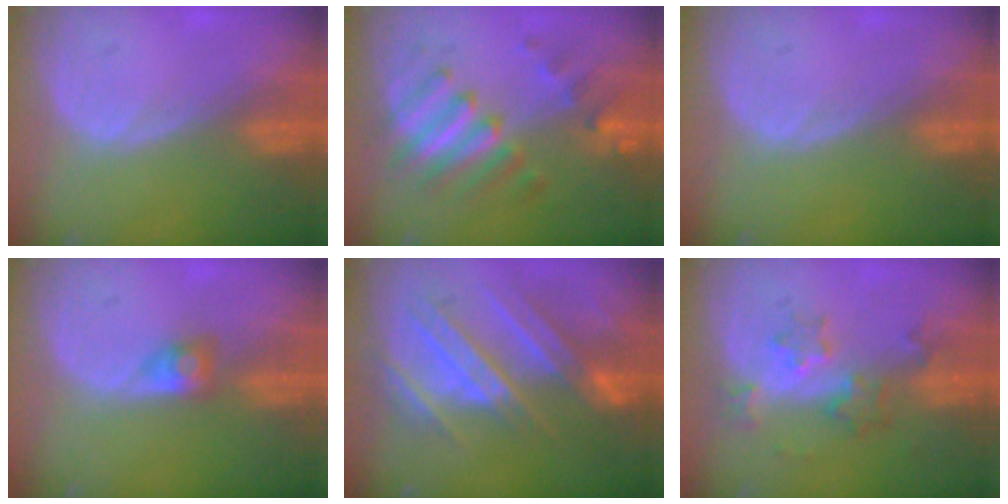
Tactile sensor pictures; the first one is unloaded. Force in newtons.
{"total": 7.7, "press": 7.6, "slide": 1.3}
{"total": 0.0}
{"total": 2.7, "press": 2.5, "slide": 1.1}
{"total": 9.9, "press": 9.6, "slide": 2.3}
{"total": 5.9, "press": 5.3, "slide": 2.7}